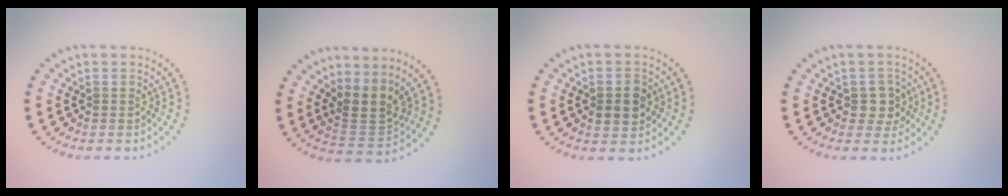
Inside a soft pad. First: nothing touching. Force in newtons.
{"total": 3.1, "press": 2.3, "slide": 2.1}
{"total": 2.6, "press": 2.6, "slide": 0.2}
{"total": 2.2, "press": 2.0, "slide": 0.8}